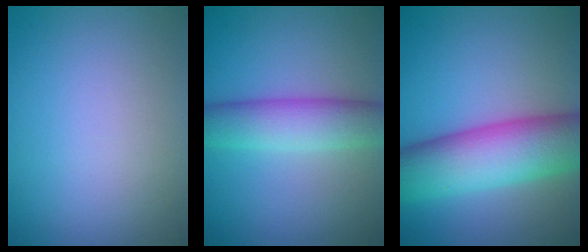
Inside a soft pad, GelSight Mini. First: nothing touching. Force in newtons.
{"total": 5.3, "press": 5.3, "slide": 0.2}
{"total": 10.1, "press": 10.1, "slide": 0.2}